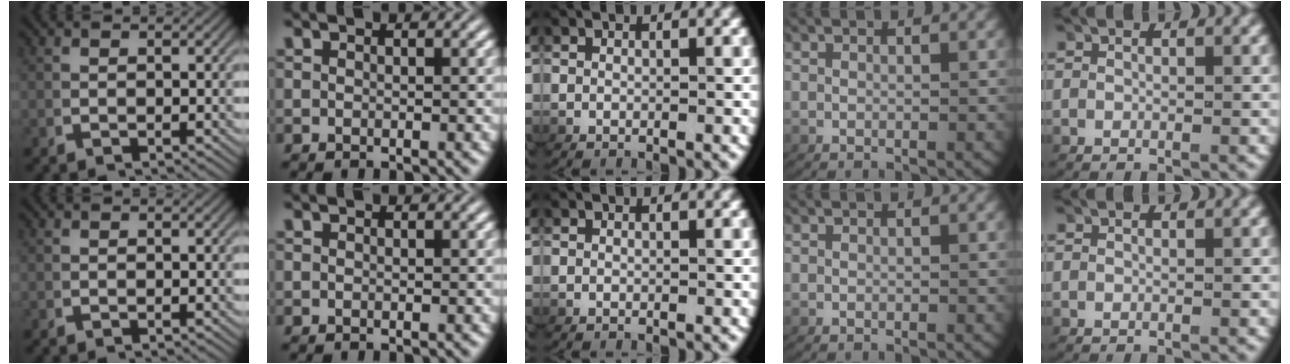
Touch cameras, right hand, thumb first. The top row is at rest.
{}